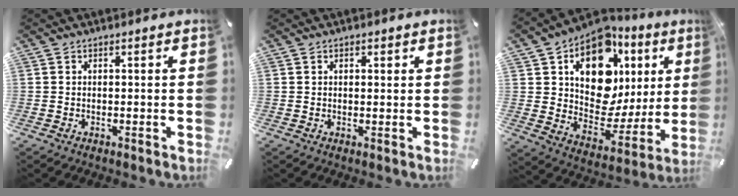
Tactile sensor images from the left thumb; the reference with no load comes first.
{"total": 1.0, "force": [0.4, 0.7, 0.7], "torque": [-0.013, 0.005, 0.006]}
{"total": 17.9, "force": [8.0, 11.9, 10.8], "torque": [-0.158, -0.056, 0.139]}